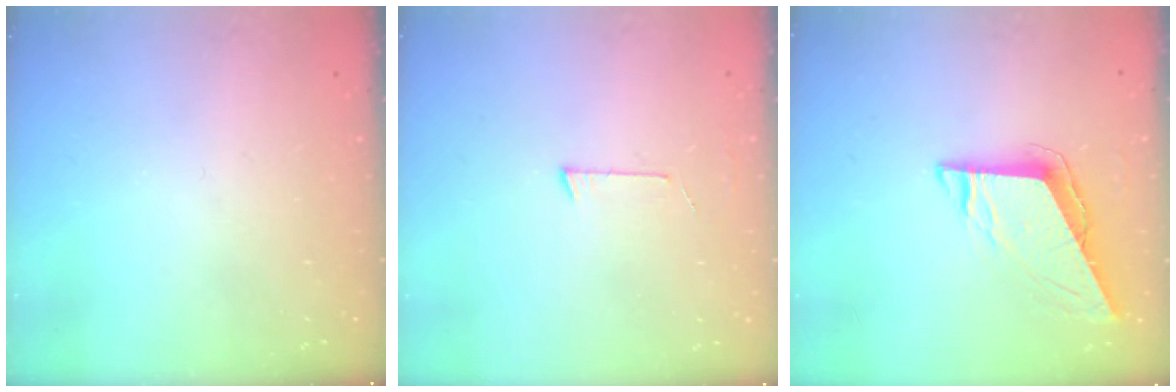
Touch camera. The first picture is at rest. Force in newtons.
{"total": 2.7, "press": 2.7, "slide": 0.2}
{"total": 7.5, "press": 7.5, "slide": 0.3}